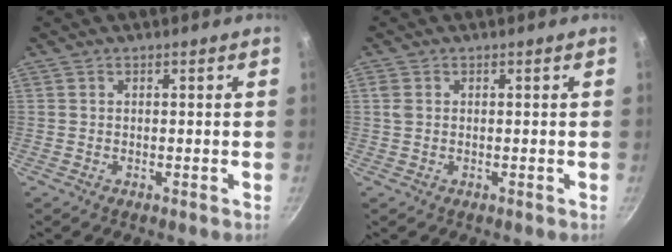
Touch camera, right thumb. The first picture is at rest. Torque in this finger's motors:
{"motor_torque": [0.11, 0.71, 0.31, 0.24, 0.01]}